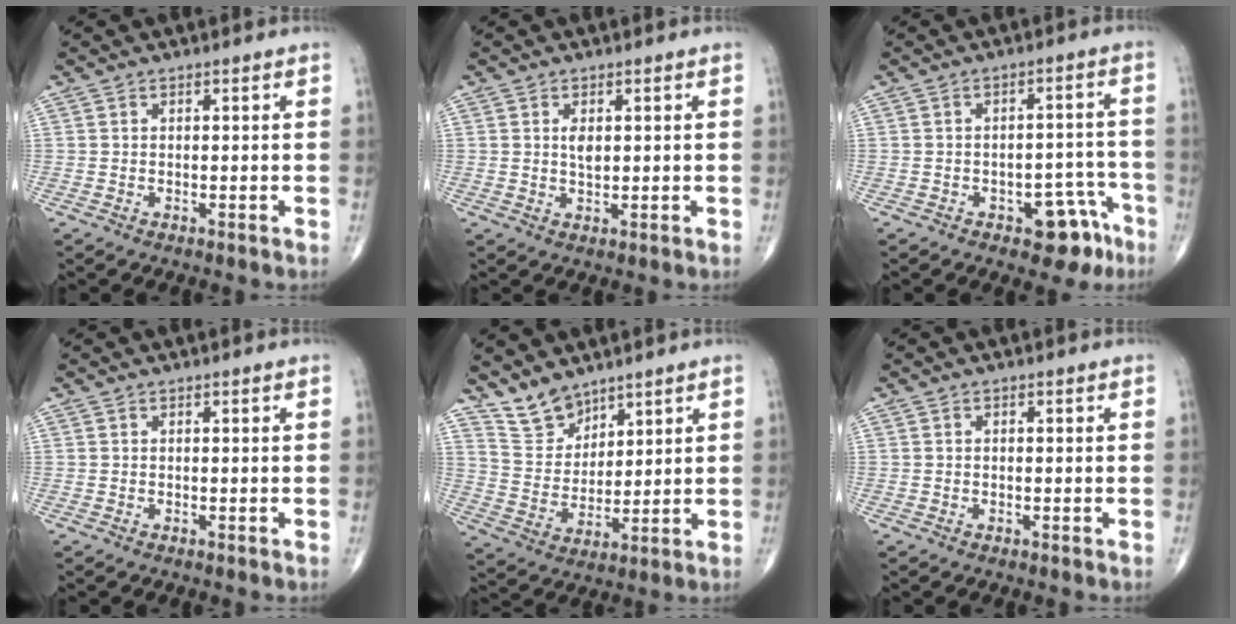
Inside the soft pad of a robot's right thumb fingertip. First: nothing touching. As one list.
[{"total": 2.4, "force": [0.6, 1.2, 2.0], "torque": [-0.029, -0.009, 0.010]}, {"total": 8.3, "force": [-4.6, 4.3, 5.3], "torque": [-0.033, 0.041, -0.055]}, {"total": 0.0}, {"total": 7.7, "force": [6.4, 3.7, 1.8], "torque": [-0.016, -0.049, 0.140]}, {"total": 0.0}]